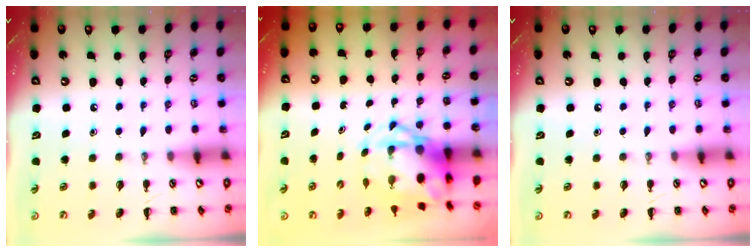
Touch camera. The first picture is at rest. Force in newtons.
{"total": 4.7, "press": 4.5, "slide": 1.1}
{"total": 0.0}